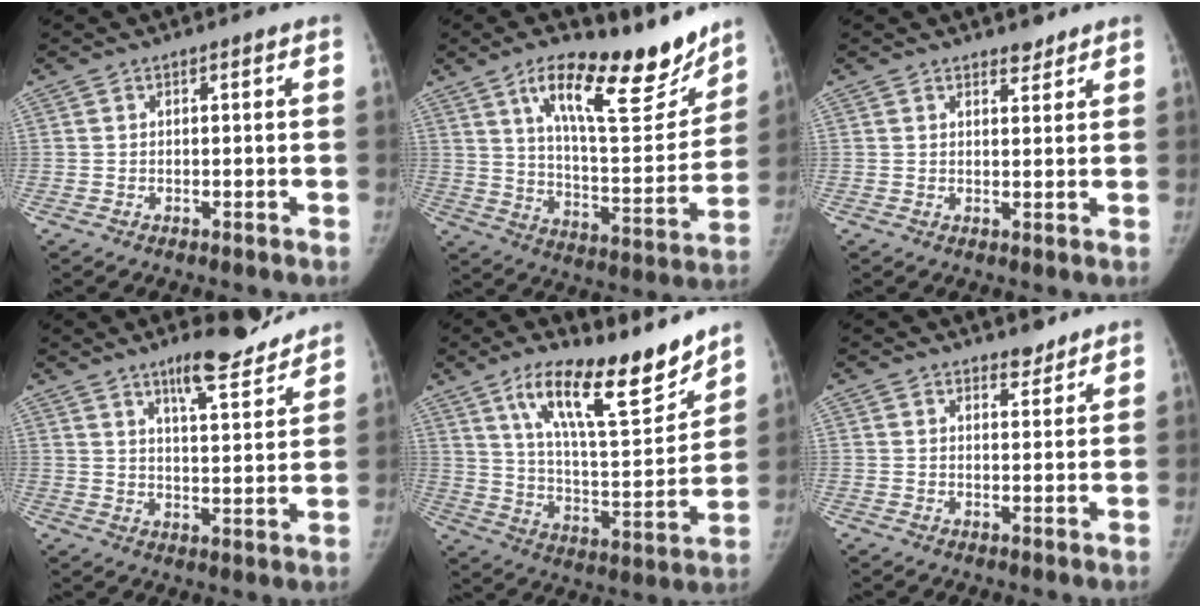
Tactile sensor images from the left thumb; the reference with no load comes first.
{"total": 21.8, "force": [14.8, 7.1, 14.3], "torque": [-0.168, -0.081, 0.238]}
{"total": 2.3, "force": [2.0, 1.0, 0.6], "torque": [0.003, -0.015, 0.027]}
{"total": 11.0, "force": [8.6, 2.4, 6.4], "torque": [-0.075, -0.057, 0.135]}
{"total": 20.2, "force": [14.0, 5.7, 13.4], "torque": [-0.181, -0.082, 0.239]}
{"total": 2.8, "force": [2.4, 1.2, 0.7], "torque": [0.004, -0.019, 0.035]}